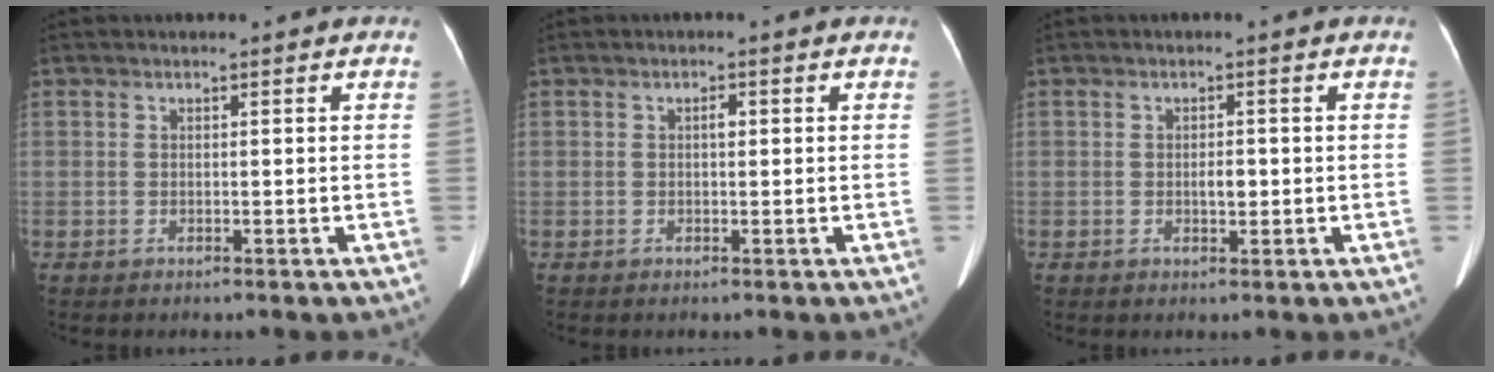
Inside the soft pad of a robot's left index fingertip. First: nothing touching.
{"total": 1.0, "force": [0.1, 0.5, 0.9], "torque": [-0.015, 0.002, 0.002]}
{"total": 1.6, "force": [-0.4, 0.7, 1.4], "torque": [-0.027, -0.002, -0.007]}